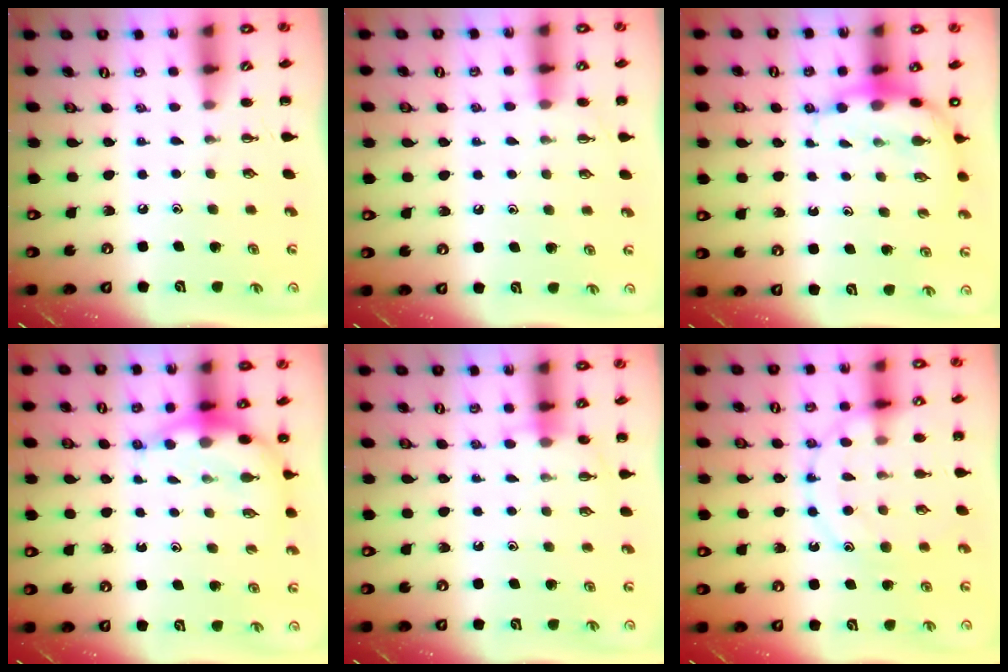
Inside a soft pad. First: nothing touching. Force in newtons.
{"total": 5.4, "press": 5.1, "slide": 1.8}
{"total": 6.9, "press": 6.7, "slide": 1.8}
{"total": 6.7, "press": 6.5, "slide": 1.9}
{"total": 6.3, "press": 6.1, "slide": 1.3}
{"total": 13.5, "press": 13.5, "slide": 1.1}